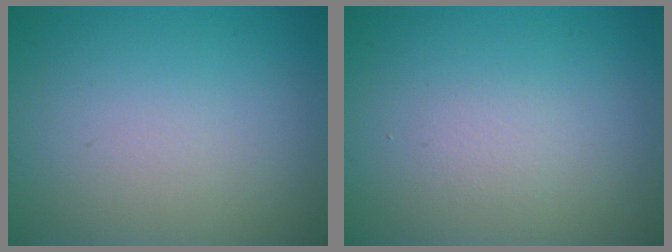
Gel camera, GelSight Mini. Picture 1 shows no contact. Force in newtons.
{"total": 0.8, "press": 0.8, "slide": 0.0}